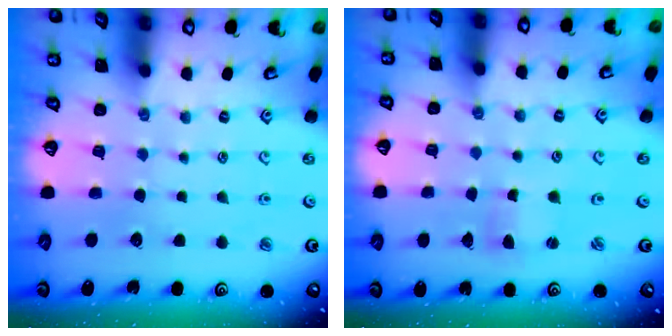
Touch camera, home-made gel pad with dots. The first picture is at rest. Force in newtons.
{"total": 2.2, "press": 2.1, "slide": 0.3}